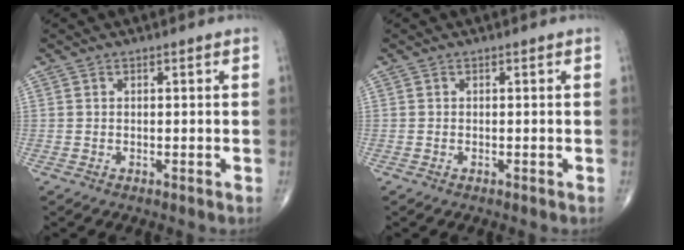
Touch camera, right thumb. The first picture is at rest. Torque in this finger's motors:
{"motor_torque": [-0.03, 0.24, -0.14, -0.02, 0.07]}